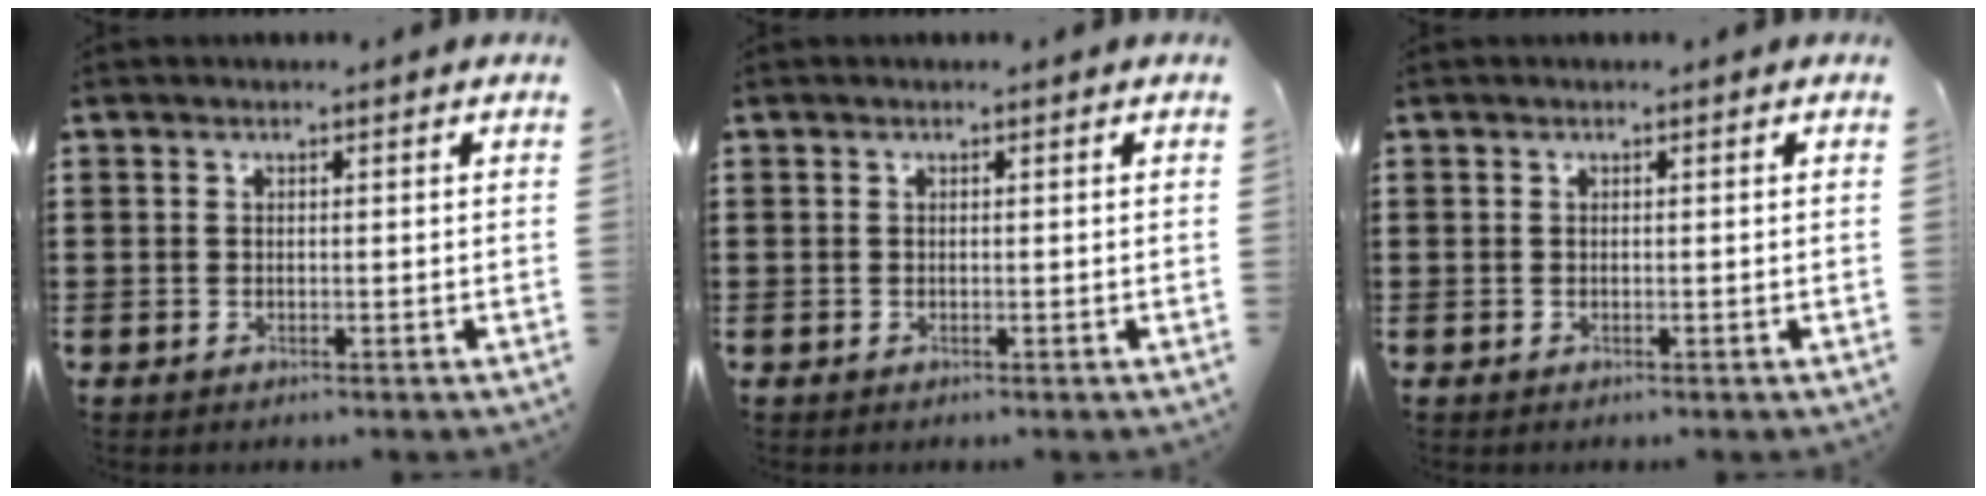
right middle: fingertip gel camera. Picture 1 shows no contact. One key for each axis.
{"total": 0.0}
{"total": 0.0}